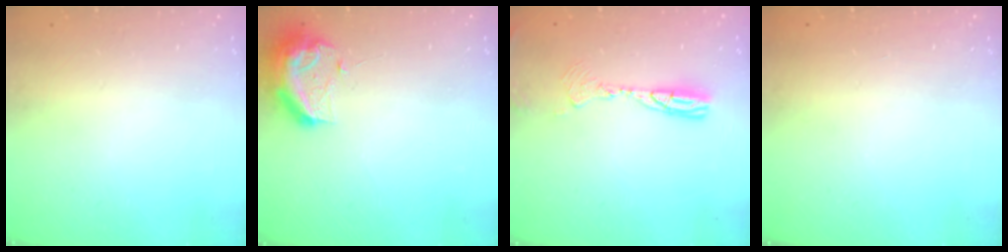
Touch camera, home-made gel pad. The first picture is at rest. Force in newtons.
{"total": 11.1, "press": 11.0, "slide": 1.2}
{"total": 9.2, "press": 9.0, "slide": 2.2}
{"total": 0.0}